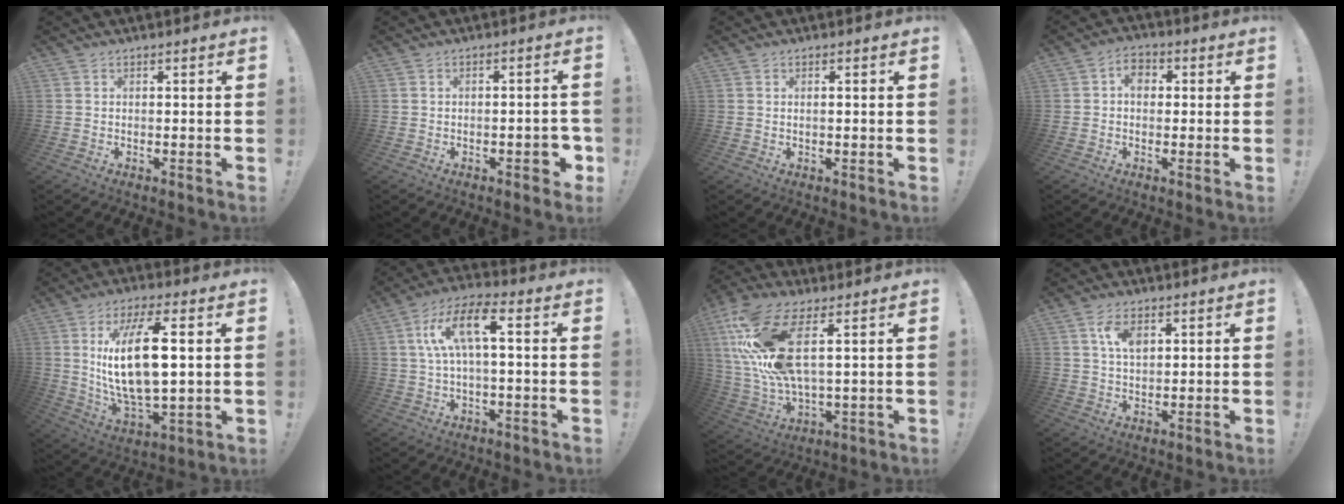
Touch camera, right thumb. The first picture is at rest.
{"total": 5.0, "force": [-2.2, 2.1, 3.9], "torque": [-0.043, 0.011, -0.034]}
{"total": 0.8, "force": [0.1, 0.1, 0.8], "torque": [-0.015, -0.001, 0.001]}
{"total": 5.2, "force": [0.5, 3.9, 3.3], "torque": [-0.050, 0.006, 0.010]}
{"total": 19.8, "force": [3.6, 7.7, 17.8], "torque": [-0.344, -0.011, 0.051]}
{"total": 12.7, "force": [2.3, 4.0, 11.8], "torque": [-0.220, 0.006, 0.035]}
{"total": 19.5, "force": [7.0, 7.5, 16.7], "torque": [-0.324, -0.030, 0.120]}
{"total": 6.1, "force": [2.5, 3.3, 4.5], "torque": [-0.073, -0.005, 0.044]}